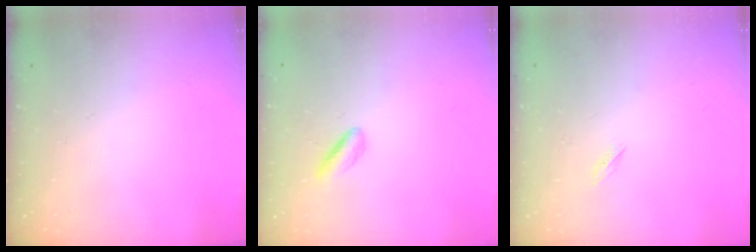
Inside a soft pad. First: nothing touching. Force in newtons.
{"total": 2.0, "press": 1.7, "slide": 1.0}
{"total": 1.9, "press": 1.8, "slide": 0.5}